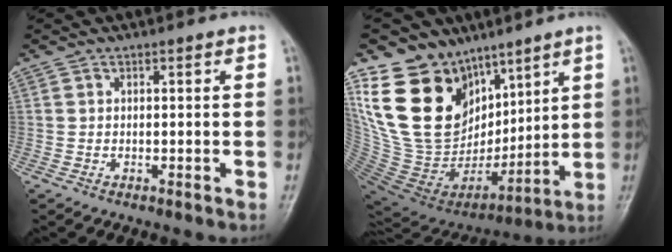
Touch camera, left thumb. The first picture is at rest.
{"total": 24.8, "force": [11.5, 16.5, 14.5], "torque": [-0.244, -0.038, 0.237]}